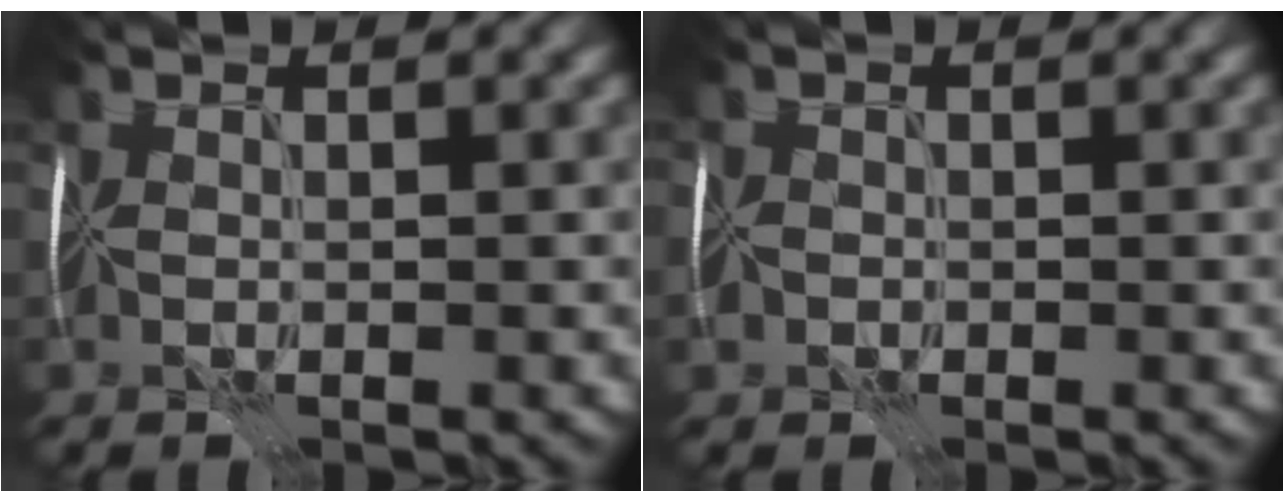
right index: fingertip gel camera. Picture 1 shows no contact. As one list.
[{"total": 2.2, "force": [-1.2, 1.7, 0.6], "torque": [-0.014, -0.002, -0.021]}]